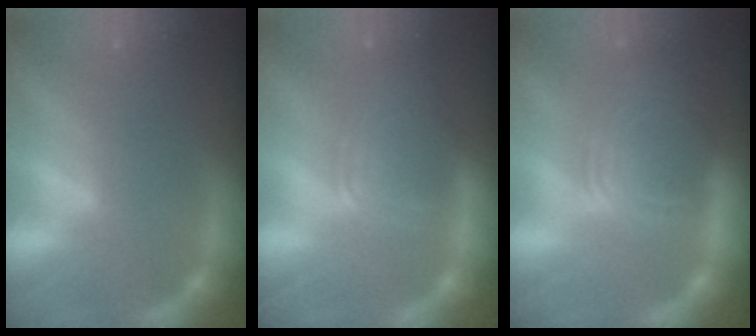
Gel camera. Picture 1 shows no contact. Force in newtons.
{"total": 7.1}
{"total": 9.5}